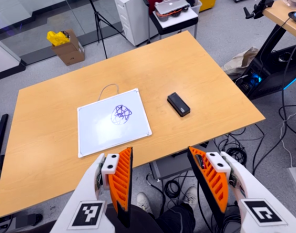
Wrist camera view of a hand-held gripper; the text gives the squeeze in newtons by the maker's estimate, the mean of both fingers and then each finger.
{"total": 0.0}